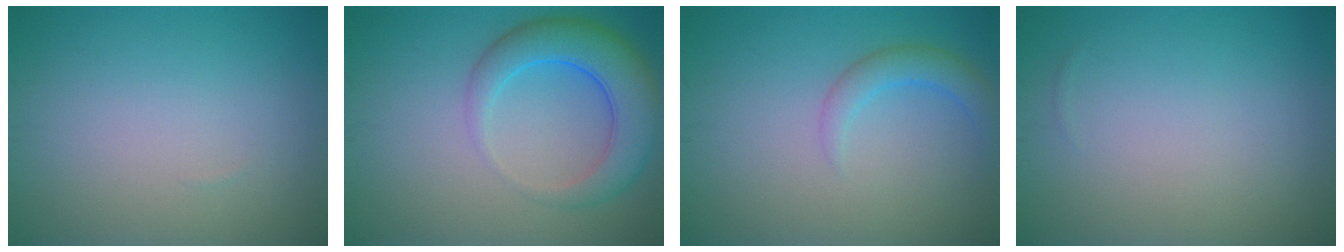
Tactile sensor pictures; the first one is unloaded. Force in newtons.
{"total": 6.2, "press": 6.2, "slide": 0.4}
{"total": 2.4, "press": 2.4, "slide": 0.3}
{"total": 0.0}